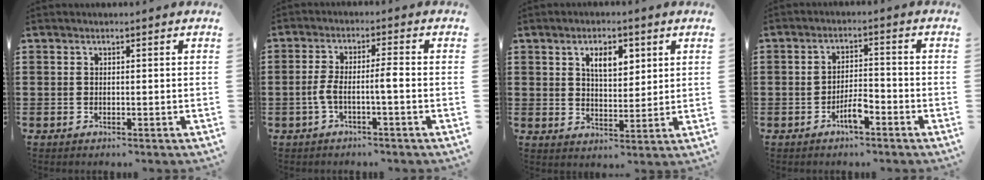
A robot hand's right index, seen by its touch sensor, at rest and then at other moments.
{"total": 4.2, "force": [-1.3, 0.4, 4.0], "torque": [-0.094, -0.006, -0.034]}
{"total": 5.2, "force": [2.4, 2.6, 3.8], "torque": [-0.069, 0.004, 0.037]}
{"total": 4.1, "force": [-2.3, 1.1, 3.1], "torque": [-0.059, 0.005, -0.045]}